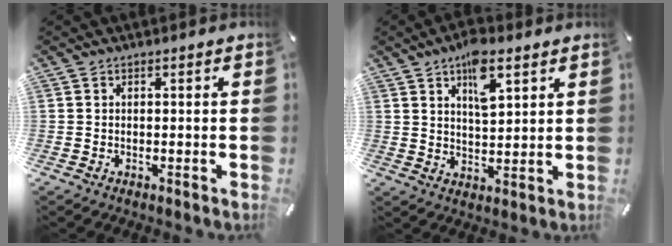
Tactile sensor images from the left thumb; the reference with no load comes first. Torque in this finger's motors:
{"motor_torque": [1.96, 1.94, 1.29, -1.33, 0.35]}